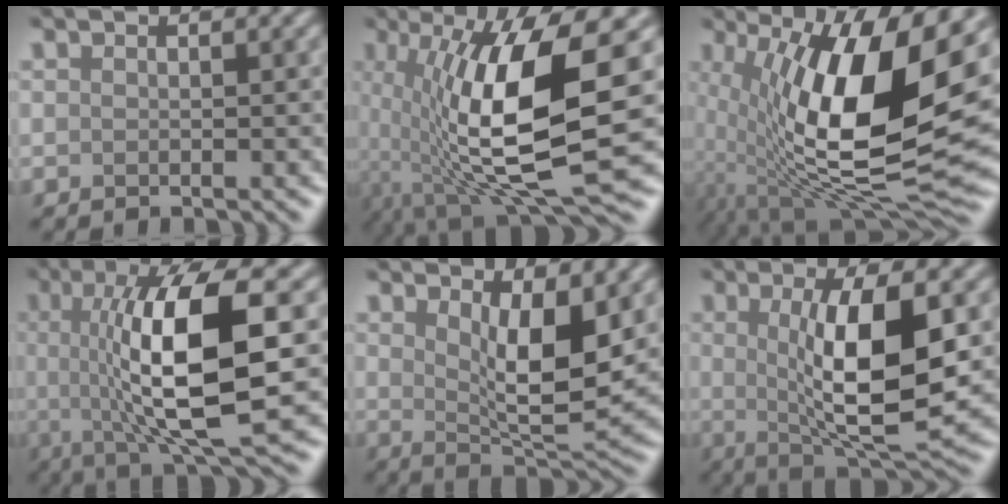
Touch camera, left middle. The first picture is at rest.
{"total": 12.4, "force": [-0.1, 3.5, 11.9], "torque": [-0.216, -0.016, 0.000]}
{"total": 15.2, "force": [1.5, 5.3, 14.2], "torque": [-0.250, -0.019, 0.024]}
{"total": 11.6, "force": [0.4, 3.0, 11.2], "torque": [-0.175, -0.001, 0.010]}
{"total": 6.6, "force": [1.7, 2.1, 6.0], "torque": [-0.103, -0.020, 0.035]}
{"total": 9.3, "force": [0.5, 2.5, 8.9], "torque": [-0.142, -0.013, 0.016]}